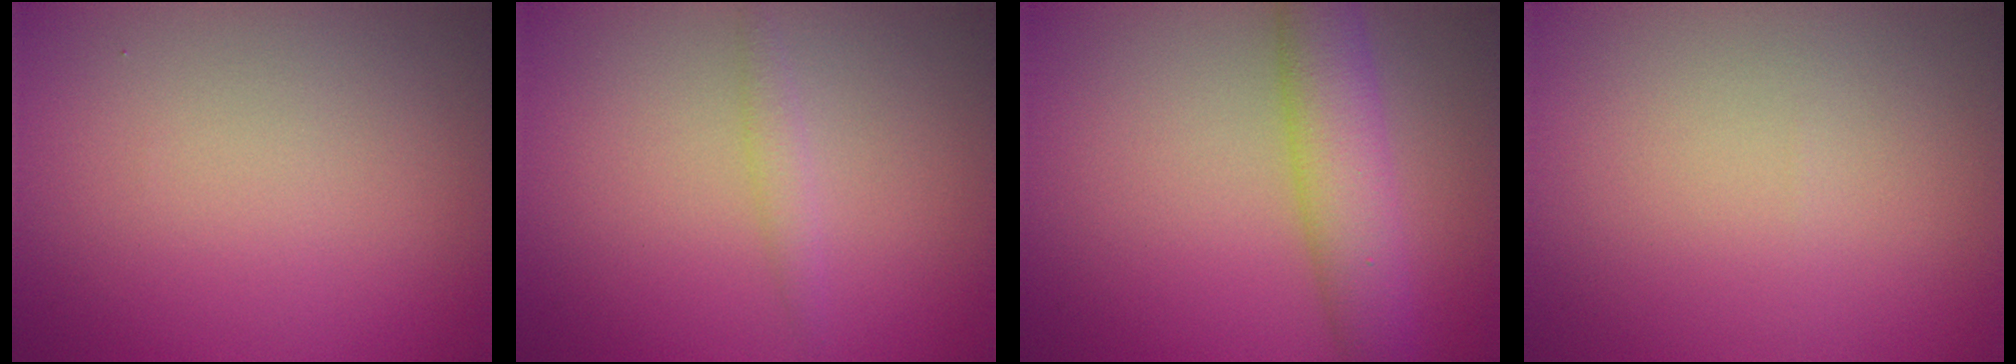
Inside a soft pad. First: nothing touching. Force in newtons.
{"total": 1.2, "press": 1.2, "slide": 0.1}
{"total": 5.5, "press": 5.5, "slide": 0.1}
{"total": 0.0}